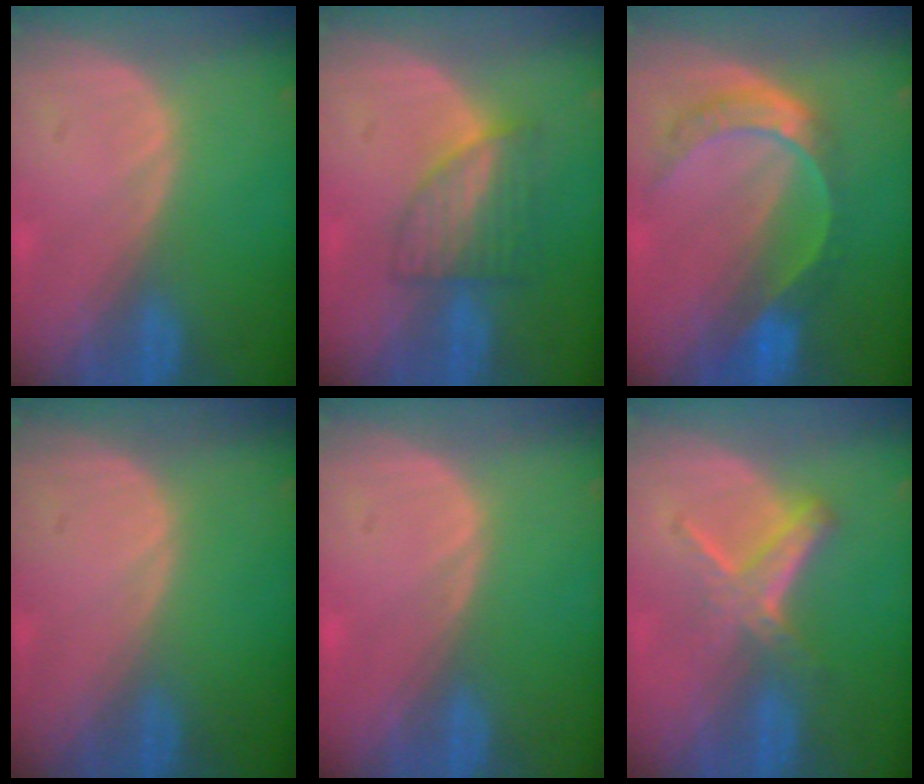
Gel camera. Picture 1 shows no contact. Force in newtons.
{"total": 6.1, "press": 5.6, "slide": 2.4}
{"total": 7.7, "press": 6.4, "slide": 4.3}
{"total": 0.0}
{"total": 0.5, "press": 0.1, "slide": 0.5}
{"total": 6.0, "press": 5.2, "slide": 3.1}